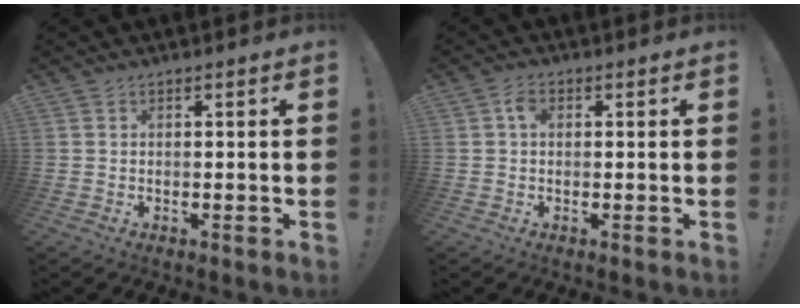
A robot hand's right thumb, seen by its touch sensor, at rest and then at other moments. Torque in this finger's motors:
{"motor_torque": [0.46, 0.72, 0.69, -0.13, -0.02]}